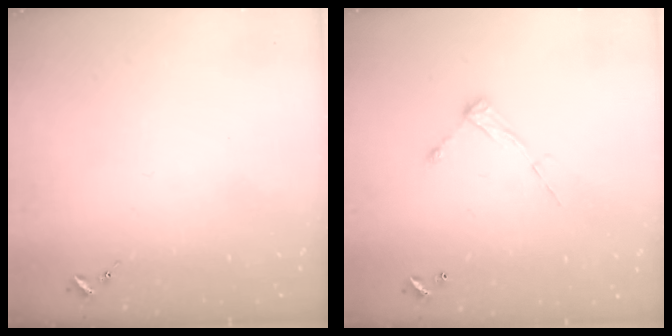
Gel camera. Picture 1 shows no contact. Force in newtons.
{"total": 8.2, "press": 8.2, "slide": 0.5}